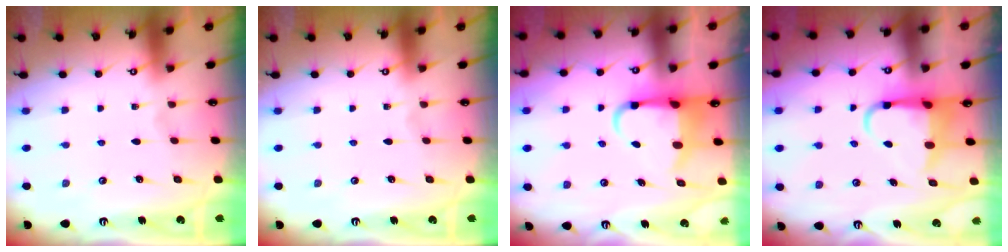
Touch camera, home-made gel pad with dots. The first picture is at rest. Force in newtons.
{"total": 0.0}
{"total": 5.9, "press": 5.8, "slide": 1.1}
{"total": 6.2, "press": 6.1, "slide": 1.0}